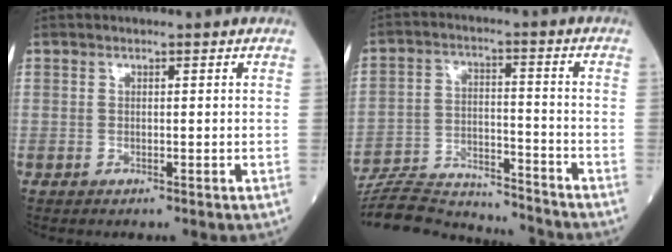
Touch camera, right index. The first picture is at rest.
{"total": 17.0, "force": [-16.5, 2.2, 3.4], "torque": [-0.072, 0.012, -0.256]}